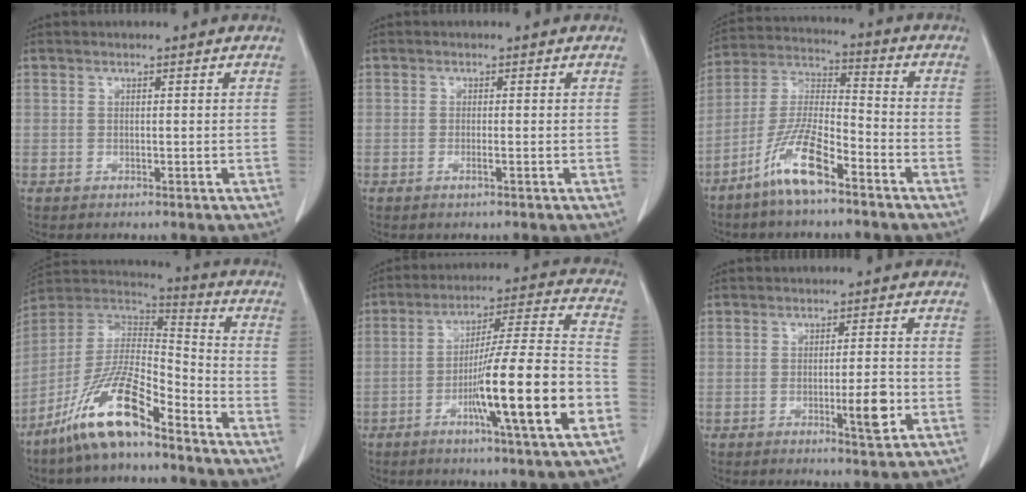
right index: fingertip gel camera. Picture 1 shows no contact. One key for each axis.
{"total": 0.9, "fx": -0.4, "fy": -0.1, "fz": 0.8, "tx": -0.014, "ty": -0.001, "tz": -0.007}
{"total": 11.1, "fx": -7.0, "fy": 2.1, "fz": 8.3, "tx": -0.175, "ty": -0.009, "tz": -0.139}
{"total": 14.6, "fx": -9.9, "fy": 3.2, "fz": 10.2, "tx": -0.195, "ty": 0.011, "tz": -0.182}
{"total": 17.8, "fx": -6.3, "fy": -0.2, "fz": 16.7, "tx": -0.261, "ty": -0.003, "tz": -0.101}
{"total": 5.1, "fx": -1.5, "fy": 0.7, "fz": 4.8, "tx": -0.073, "ty": -0.004, "tz": -0.021}